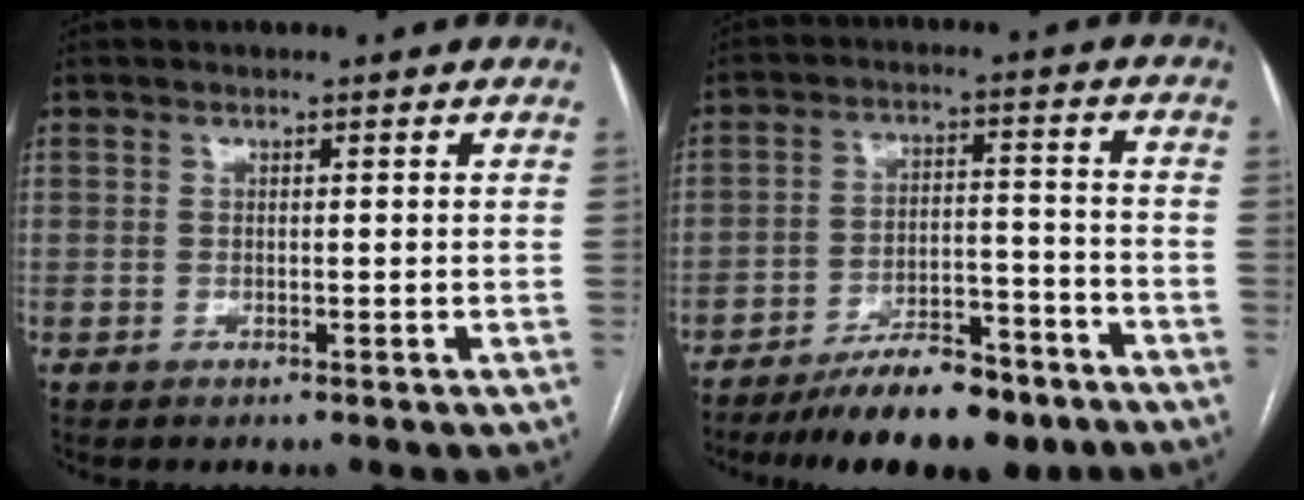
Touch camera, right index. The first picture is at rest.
{"total": 12.9, "force": [-10.1, 4.0, 6.9], "torque": [-0.097, 0.018, -0.161]}